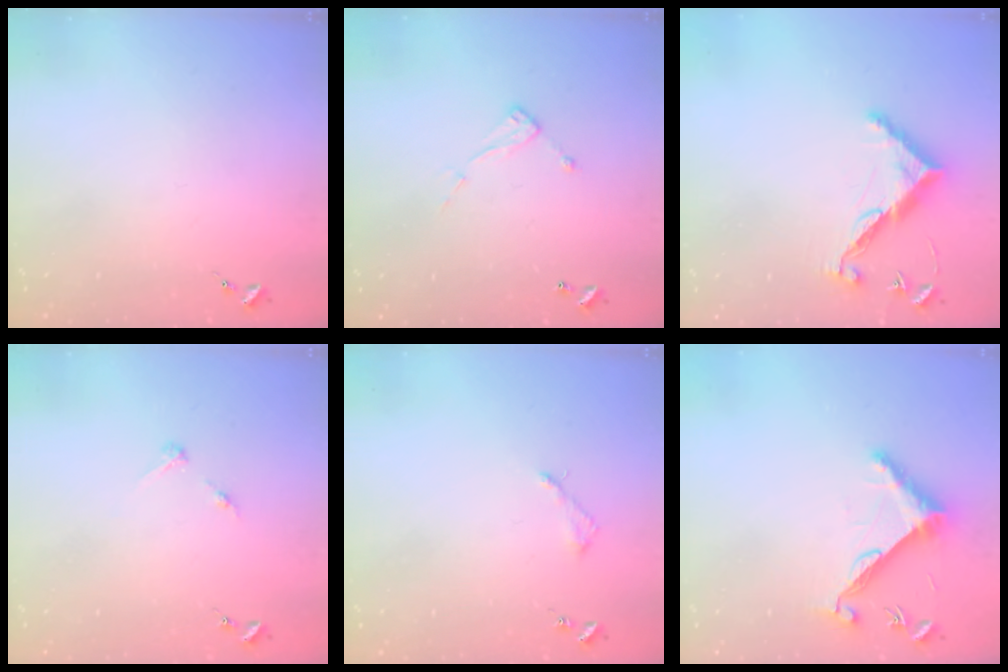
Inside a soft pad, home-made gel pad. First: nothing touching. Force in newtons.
{"total": 7.1, "press": 7.1, "slide": 0.3}
{"total": 10.6, "press": 10.6, "slide": 0.4}
{"total": 3.2, "press": 3.1, "slide": 0.4}
{"total": 3.1, "press": 3.0, "slide": 0.3}
{"total": 8.3, "press": 8.2, "slide": 0.5}